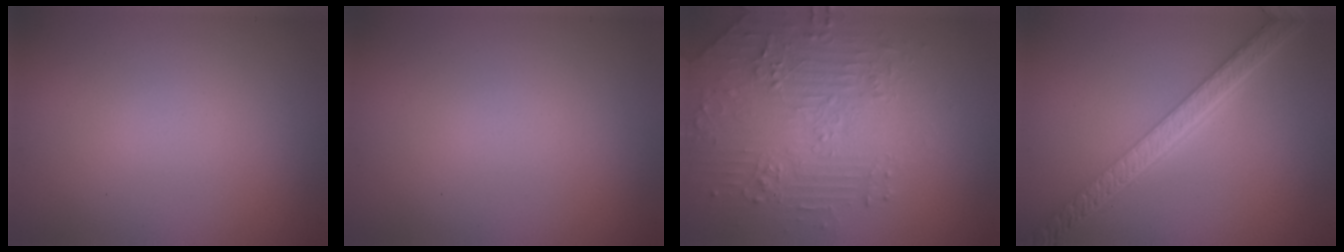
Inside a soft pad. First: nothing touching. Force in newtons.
{"total": 0.0}
{"total": 4.4, "press": 4.0, "slide": 1.8}
{"total": 5.8, "press": 4.5, "slide": 3.6}